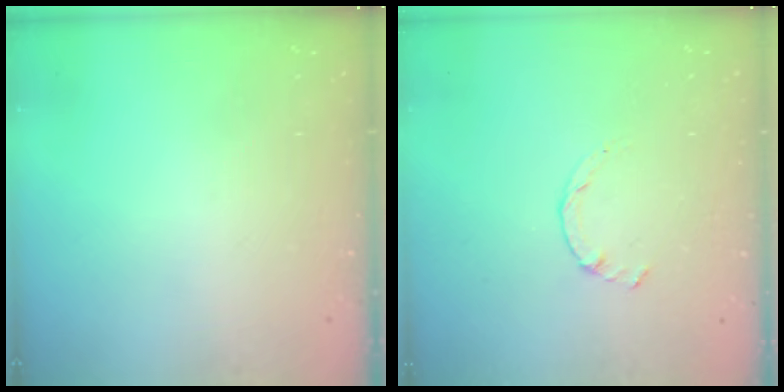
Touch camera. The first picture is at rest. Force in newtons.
{"total": 0.9, "press": 0.9, "slide": 0.3}